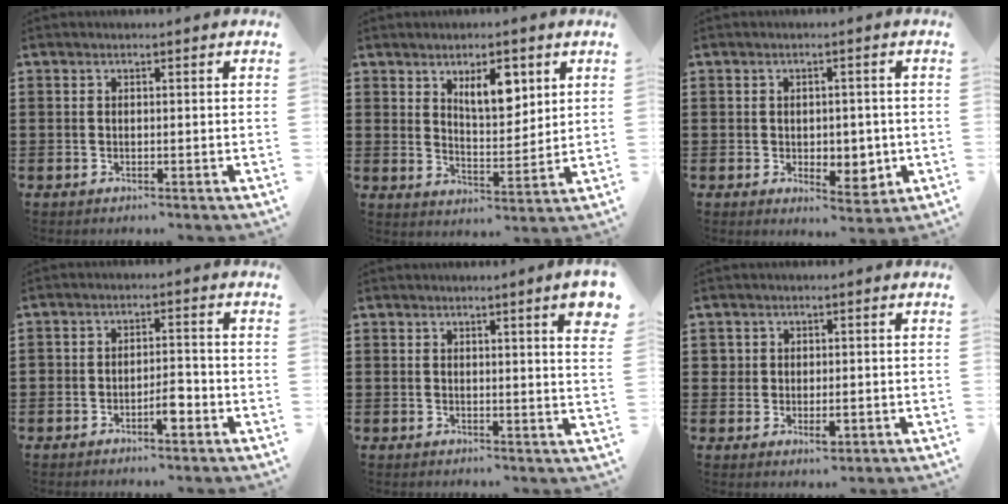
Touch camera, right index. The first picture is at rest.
{"total": 7.0, "force": [3.6, 3.2, 5.1], "torque": [-0.078, -0.002, 0.056]}
{"total": 3.8, "force": [-0.3, 2.8, 2.4], "torque": [-0.035, 0.001, -0.009]}
{"total": 3.6, "force": [-2.1, 1.6, 2.4], "torque": [-0.042, 0.008, -0.041]}
{"total": 3.9, "force": [2.0, -0.1, 3.4], "torque": [-0.059, -0.004, 0.032]}
{"total": 2.1, "force": [0.0, 1.8, 1.0], "torque": [-0.024, 0.006, -0.001]}